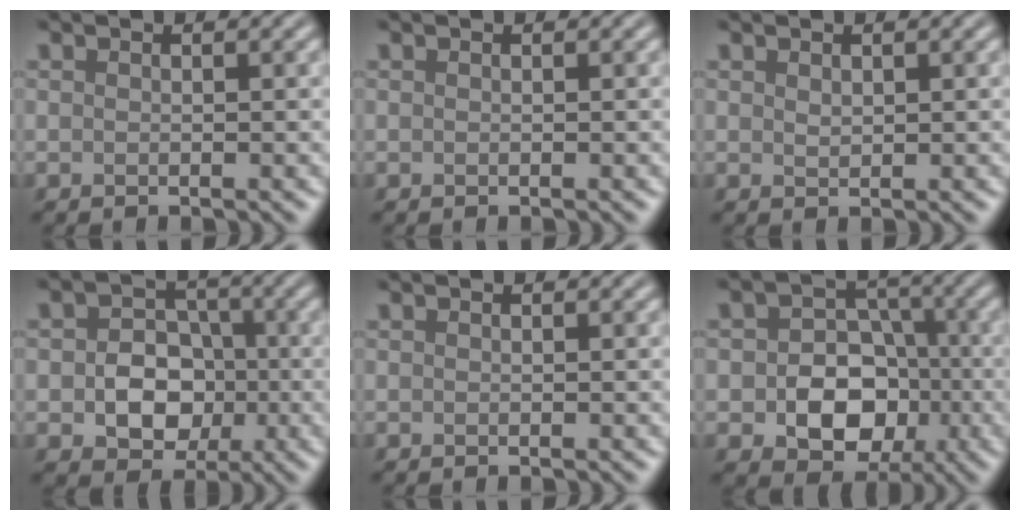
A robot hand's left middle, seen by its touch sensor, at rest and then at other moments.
{"total": 0.0}
{"total": 0.7, "force": [0.4, 0.4, 0.4], "torque": [-0.010, -0.001, 0.010]}
{"total": 6.0, "force": [-1.0, 4.8, 3.5], "torque": [-0.031, -0.005, -0.030]}
{"total": 0.0}
{"total": 7.7, "force": [-1.8, 6.1, 4.2], "torque": [-0.035, -0.009, -0.046]}